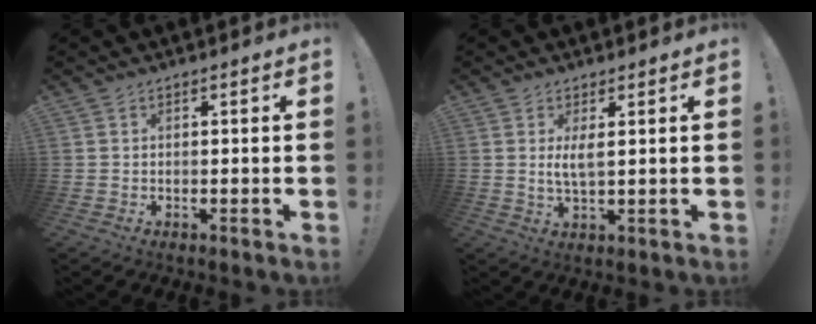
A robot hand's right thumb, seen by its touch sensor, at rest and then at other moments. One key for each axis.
{"total": 4.0, "fx": 1.1, "fy": 0.8, "fz": 3.7, "tx": -0.066, "ty": -0.007, "tz": 0.018}